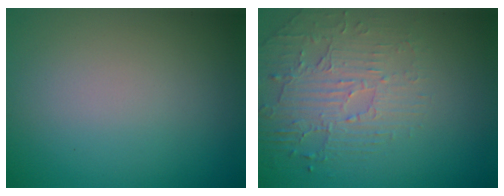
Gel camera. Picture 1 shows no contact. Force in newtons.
{"total": 2.6, "press": 2.1, "slide": 1.5}